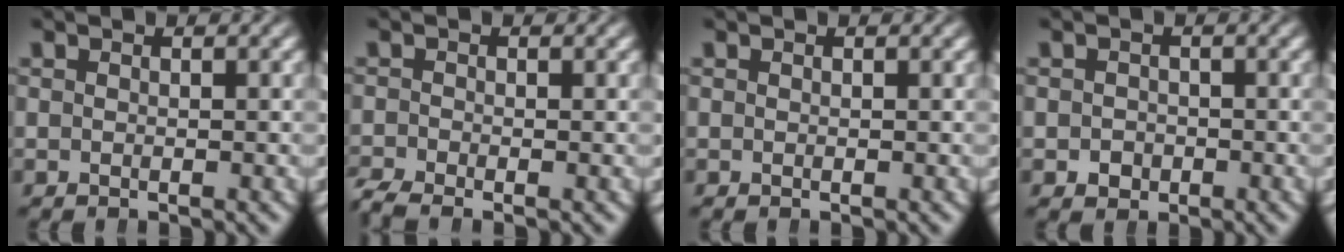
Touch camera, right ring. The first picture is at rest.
{"total": 2.4, "force": [-1.9, 1.2, 0.7], "torque": [-0.012, -0.008, -0.031]}
{"total": 0.0}
{"total": 1.2, "force": [-0.6, 1.0, 0.0], "torque": [0.006, -0.008, -0.007]}